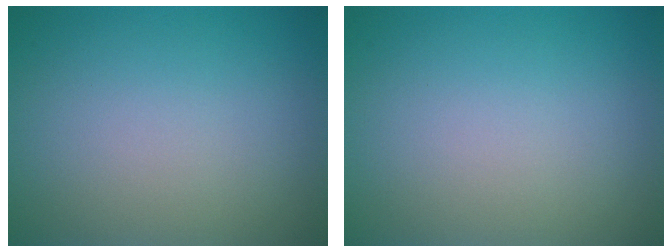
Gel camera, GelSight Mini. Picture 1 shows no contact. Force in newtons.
{"total": 0.0}